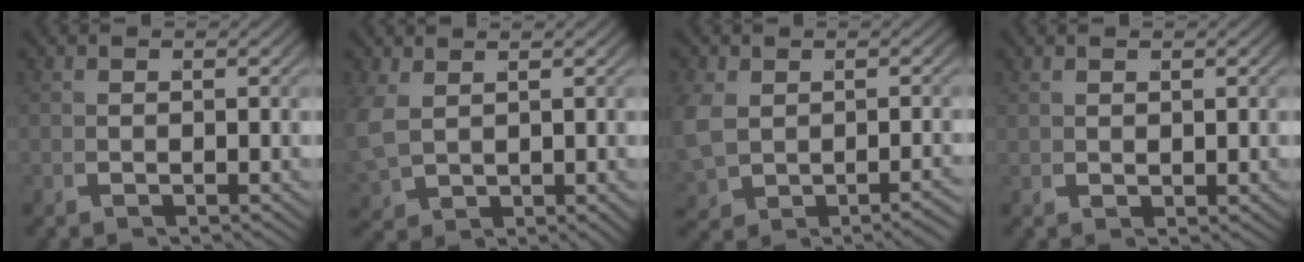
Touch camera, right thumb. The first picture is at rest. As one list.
[{"total": 3.5, "force": [1.0, 2.6, 2.0], "torque": [-0.060, -0.015, 0.035]}, {"total": 3.8, "force": [-0.6, 3.0, 2.1], "torque": [-0.066, -0.014, 0.005]}, {"total": 1.0, "force": [0.9, 0.3, 0.4], "torque": [-0.006, 0.005, 0.021]}]